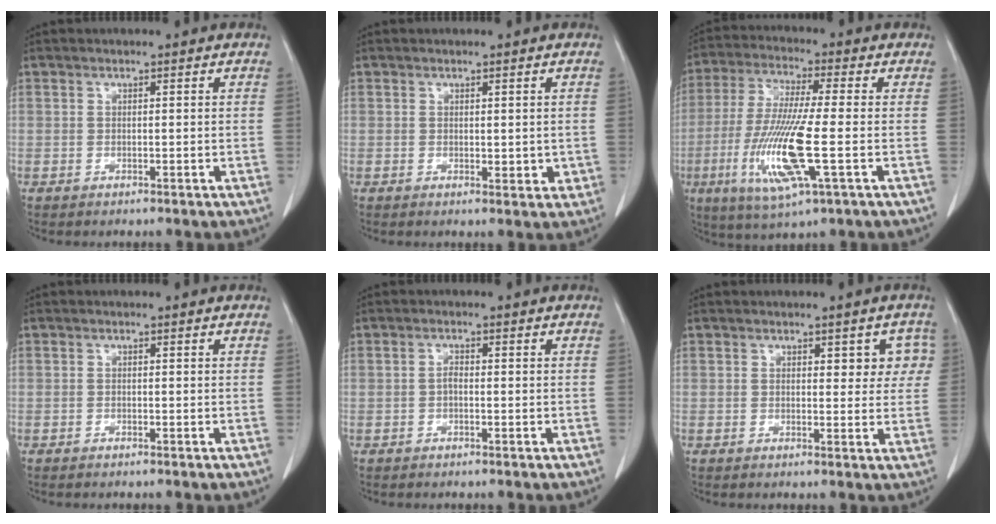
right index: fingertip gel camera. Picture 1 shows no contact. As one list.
[{"total": 2.2, "force": [0.0, 1.1, 1.9], "torque": [-0.019, -0.005, 0.005]}, {"total": 14.0, "force": [-3.6, 0.9, 13.4], "torque": [-0.281, -0.021, -0.070]}, {"total": 0.0}, {"total": 1.0, "force": [-0.3, 0.4, 0.9], "torque": [-0.018, 0.003, -0.006]}, {"total": 4.0, "force": [1.4, 2.3, 3.0], "torque": [-0.016, 0.009, 0.015]}]